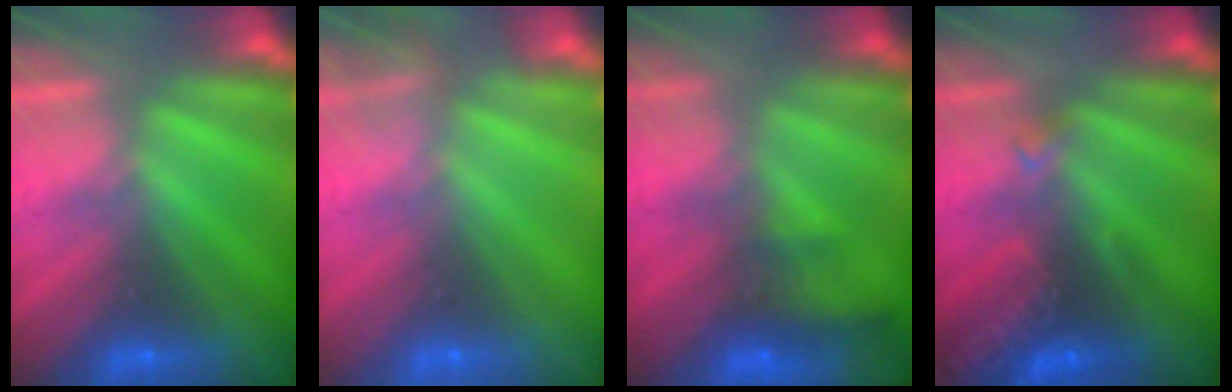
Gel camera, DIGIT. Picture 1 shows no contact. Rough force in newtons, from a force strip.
{"total": 2.0}
{"total": 7.7}
{"total": 2.7}